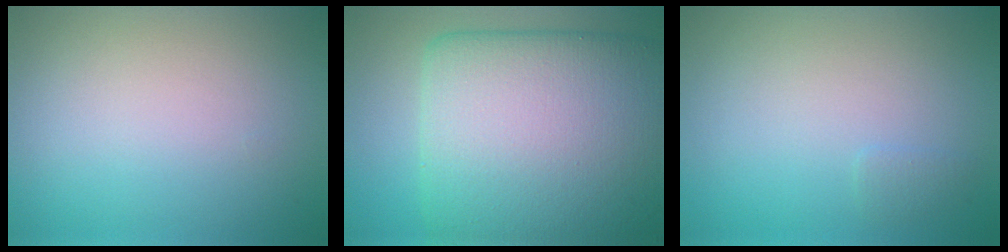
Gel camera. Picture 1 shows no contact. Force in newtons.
{"total": 15.7, "press": 15.7, "slide": 0.3}
{"total": 0.6, "press": 0.6, "slide": 0.0}